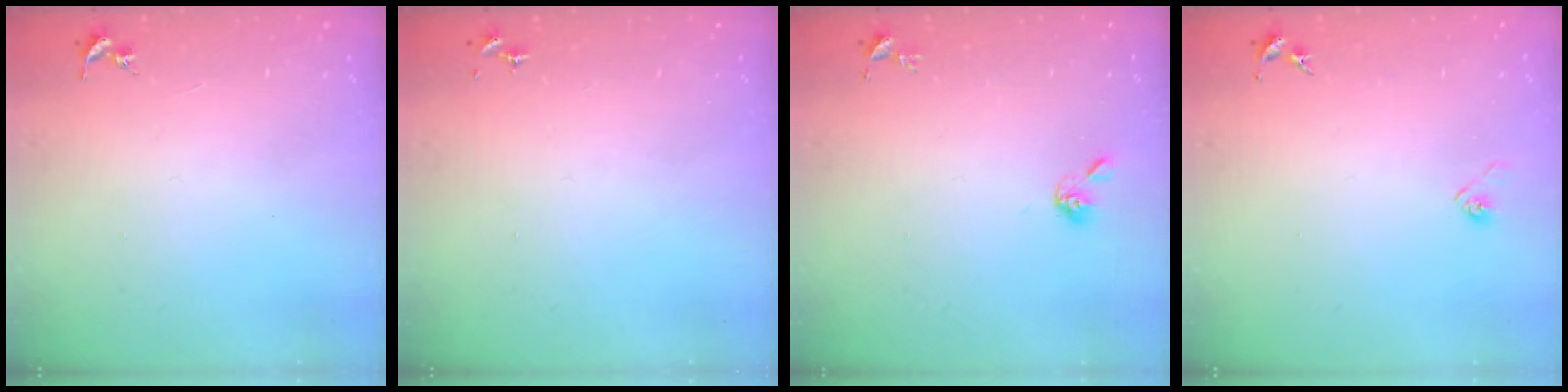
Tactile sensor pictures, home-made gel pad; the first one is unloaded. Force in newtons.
{"total": 0.0}
{"total": 5.2, "press": 5.1, "slide": 0.6}
{"total": 2.9, "press": 2.8, "slide": 0.8}